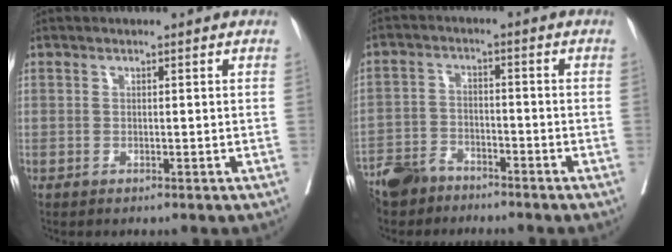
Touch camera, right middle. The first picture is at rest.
{"total": 6.3, "force": [-5.7, 2.0, 1.7], "torque": [-0.034, -0.014, -0.110]}